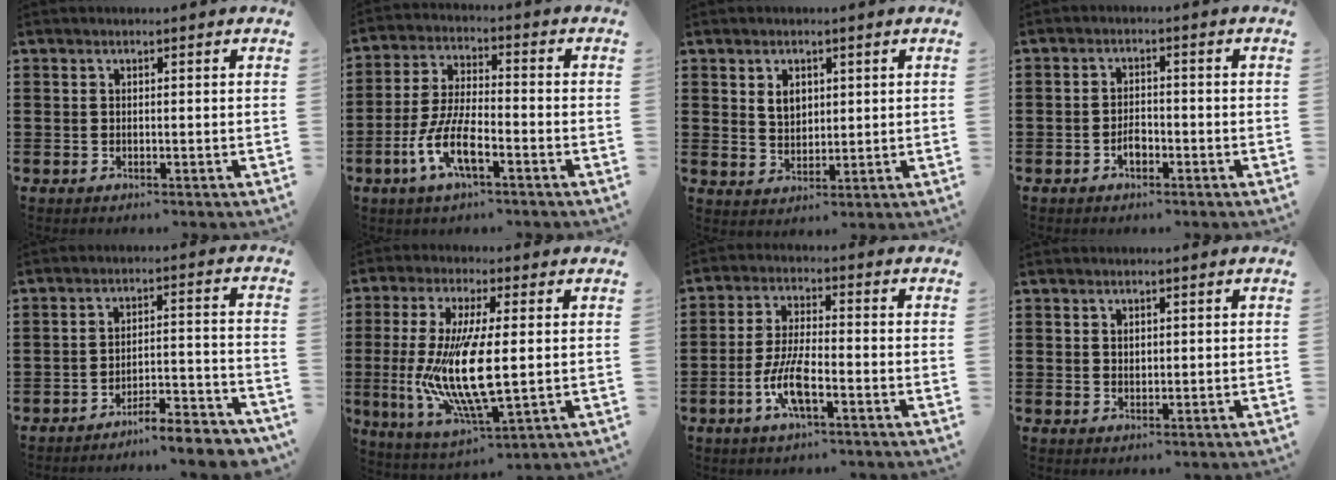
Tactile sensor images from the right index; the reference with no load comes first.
{"total": 8.3, "force": [-3.9, 2.5, 6.9], "torque": [-0.166, -0.013, -0.079]}
{"total": 3.4, "force": [1.2, 2.4, 2.0], "torque": [-0.047, 0.009, 0.021]}
{"total": 2.5, "force": [-1.2, 1.4, 1.7], "torque": [-0.034, 0.004, -0.023]}
{"total": 5.6, "force": [-5.4, -0.1, 1.5], "torque": [-0.023, -0.001, -0.106]}
{"total": 13.2, "force": [0.0, 4.4, 12.4], "torque": [-0.274, -0.021, -0.004]}
{"total": 7.1, "force": [-2.9, 2.0, 6.1], "torque": [-0.141, -0.011, -0.058]}
{"total": 1.0, "force": [0.5, 0.7, 0.4], "torque": [-0.010, 0.003, 0.011]}